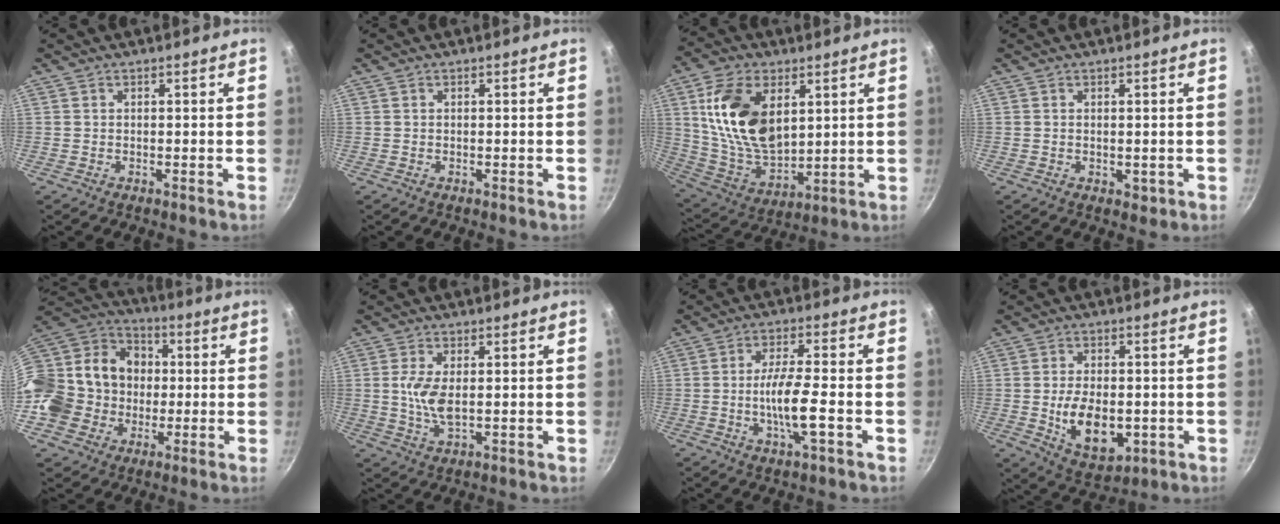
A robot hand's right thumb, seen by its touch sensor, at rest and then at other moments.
{"total": 0.0}
{"total": 18.6, "force": [5.2, 11.2, 13.8], "torque": [-0.229, -0.027, 0.110]}
{"total": 1.5, "force": [-0.1, 1.0, 1.2], "torque": [-0.013, -0.004, 0.000]}
{"total": 25.1, "force": [-1.9, 22.0, 12.1], "torque": [-0.243, 0.052, -0.028]}
{"total": 6.1, "force": [0.5, 2.8, 5.4], "torque": [-0.111, -0.005, 0.012]}
{"total": 8.6, "force": [-2.2, 1.7, 8.1], "torque": [-0.152, 0.013, -0.046]}
{"total": 12.0, "force": [-1.7, 7.2, 9.4], "torque": [-0.135, -0.007, -0.013]}